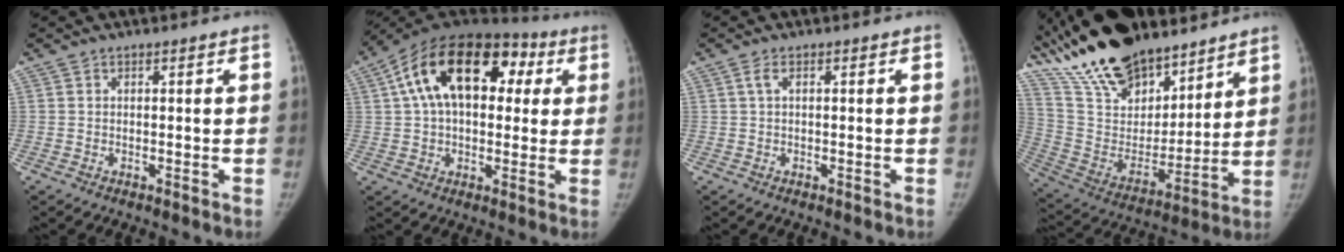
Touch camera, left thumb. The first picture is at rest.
{"total": 22.0, "force": [6.3, 13.2, 16.3], "torque": [-0.250, 0.039, 0.091]}
{"total": 1.1, "force": [0.2, 0.4, 1.0], "torque": [-0.024, 0.002, 0.002]}
{"total": 26.7, "force": [21.1, 11.0, 12.1], "torque": [-0.205, -0.068, 0.375]}